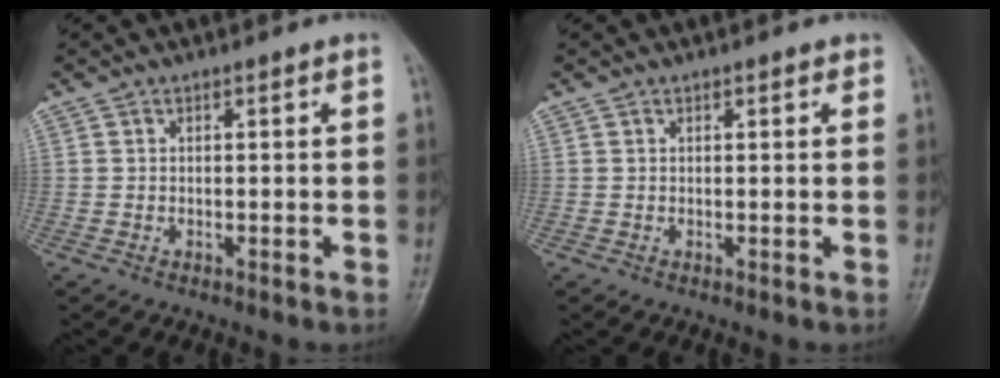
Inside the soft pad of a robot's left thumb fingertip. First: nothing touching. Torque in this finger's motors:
{"motor_torque": [-0.15, 0.03, -0.38, 0.04, 0.03]}